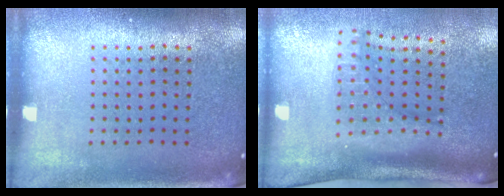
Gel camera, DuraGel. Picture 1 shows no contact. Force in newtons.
{"total": 2.3, "press": 1.6, "slide": 1.6}